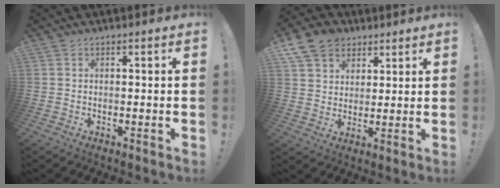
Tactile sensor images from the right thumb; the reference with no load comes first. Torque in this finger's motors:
{"motor_torque": [-0.03, 0.15, 0.14, -0.09, 0.18]}